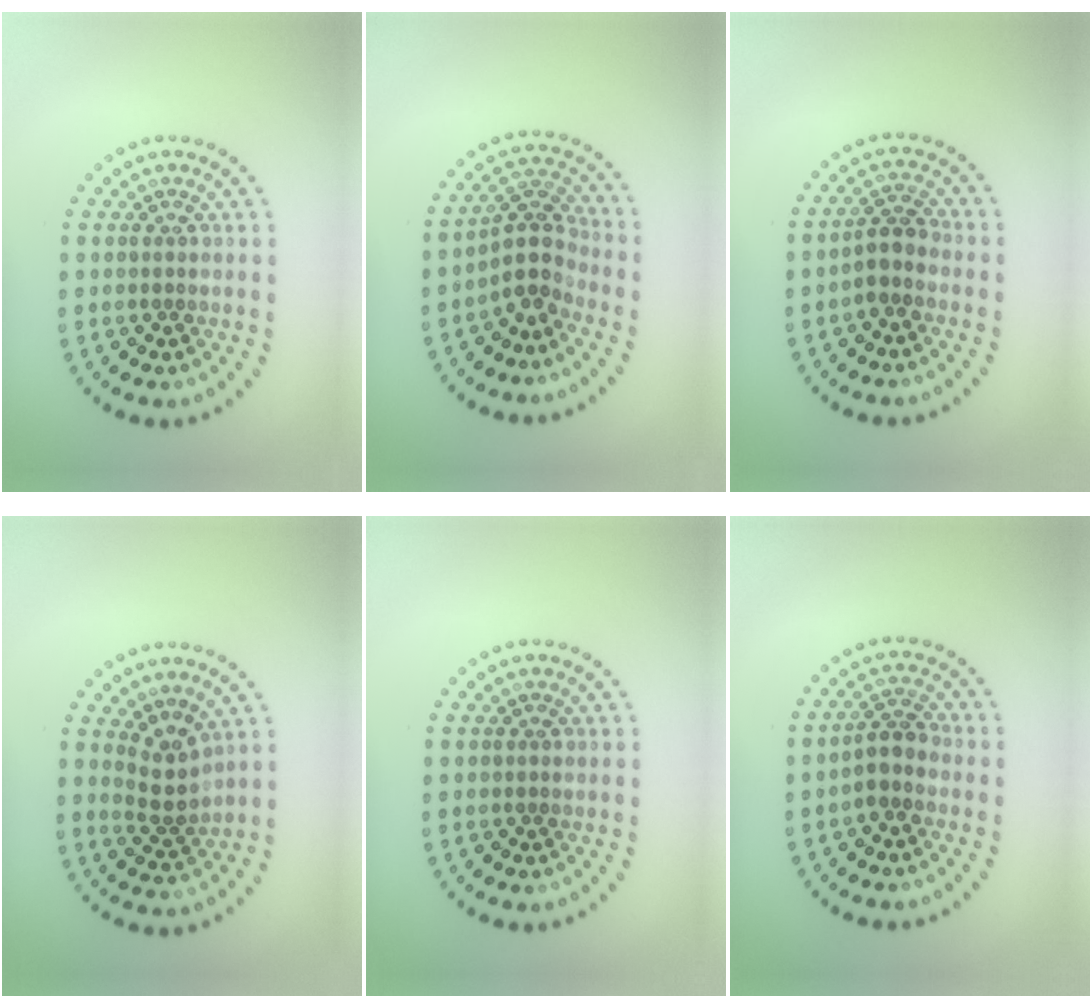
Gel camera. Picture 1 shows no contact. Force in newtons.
{"total": 3.2, "press": 2.4, "slide": 2.2}
{"total": 2.3, "press": 1.9, "slide": 1.4}
{"total": 2.5, "press": 1.9, "slide": 1.6}
{"total": 0.0}
{"total": 2.3, "press": 1.9, "slide": 1.4}